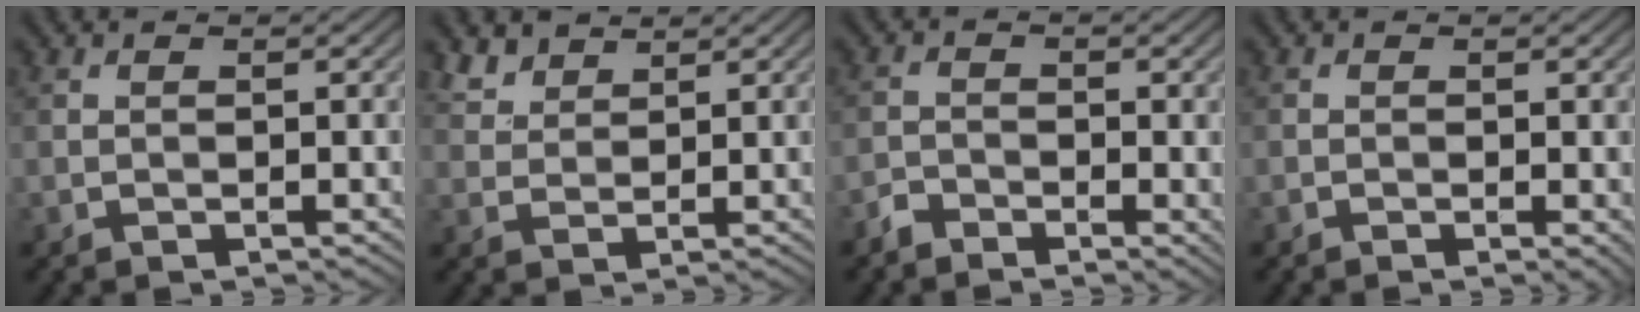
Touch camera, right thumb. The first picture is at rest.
{"total": 3.1, "force": [2.6, 1.4, 1.0], "torque": [-0.027, 0.002, 0.061]}
{"total": 2.6, "force": [-1.8, 1.3, 1.4], "torque": [-0.025, -0.001, -0.041]}
{"total": 0.9, "force": [-0.2, 0.3, 0.8], "torque": [-0.013, -0.006, -0.004]}